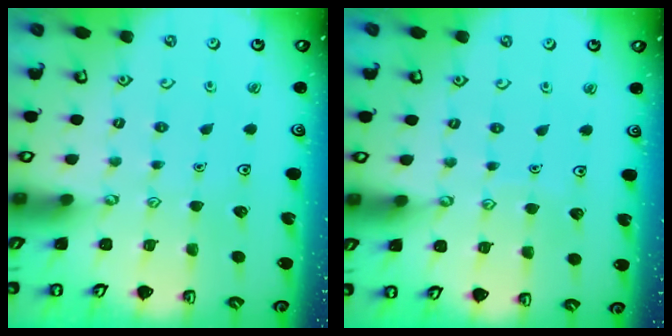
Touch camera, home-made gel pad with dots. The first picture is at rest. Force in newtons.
{"total": 3.4, "press": 3.4, "slide": 0.3}